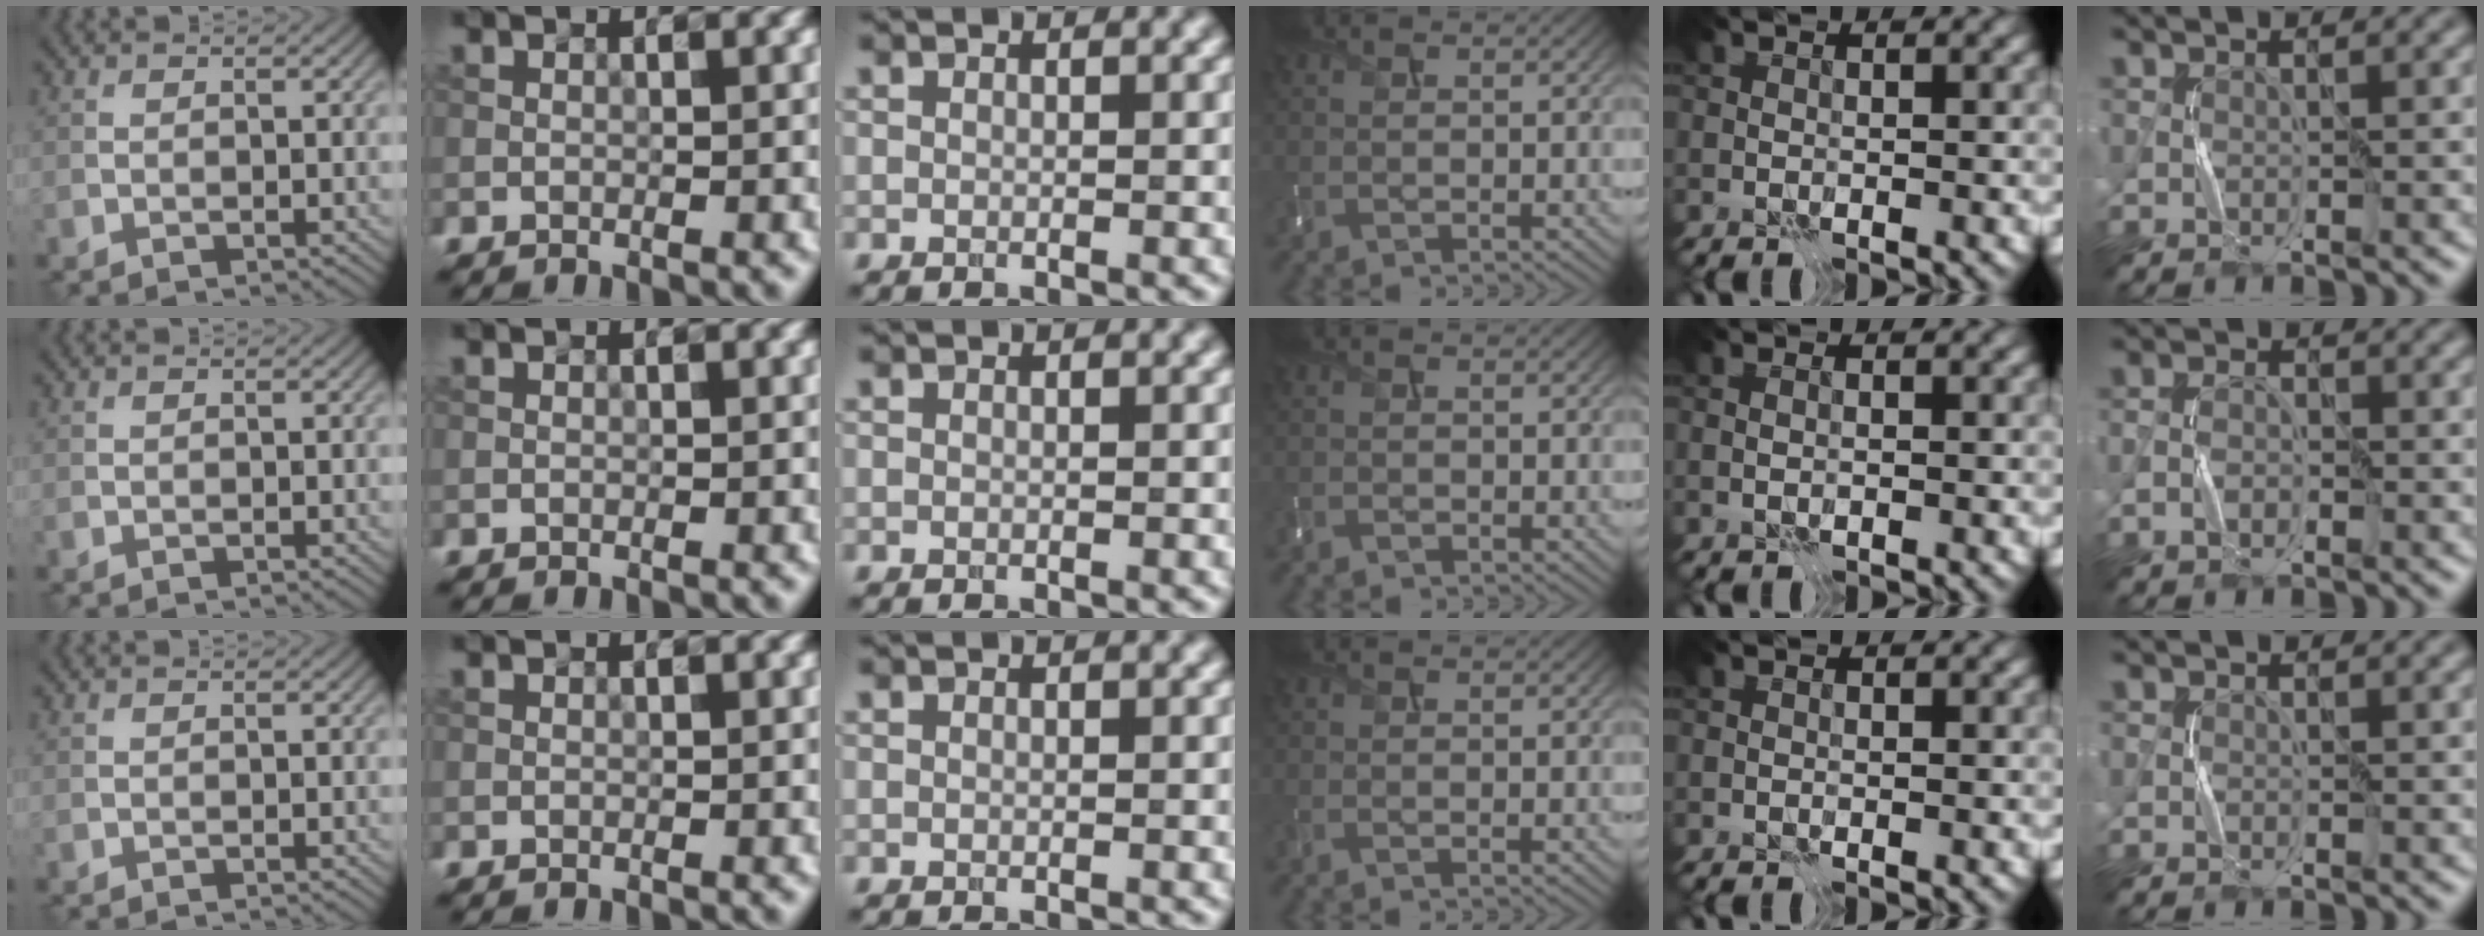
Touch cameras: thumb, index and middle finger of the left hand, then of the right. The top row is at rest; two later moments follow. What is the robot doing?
{"motion": "press", "object": "memory foam"}